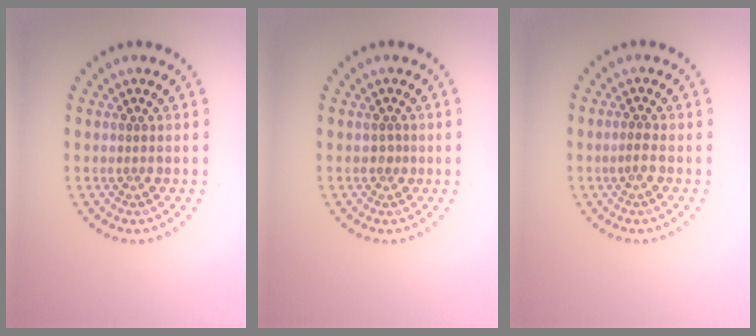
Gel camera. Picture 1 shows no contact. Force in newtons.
{"total": 0.6, "press": 0.5, "slide": 0.3}
{"total": 1.0, "press": 0.8, "slide": 0.5}